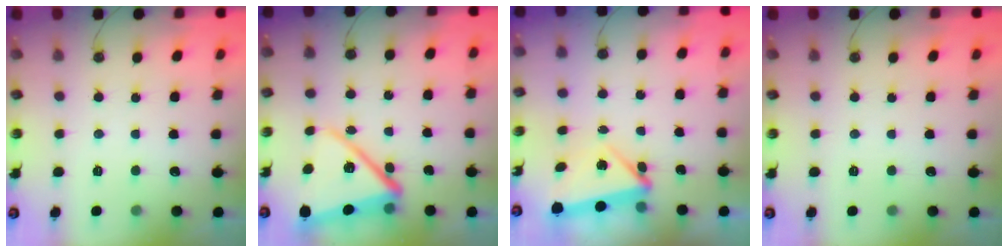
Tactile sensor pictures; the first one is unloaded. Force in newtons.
{"total": 16.9, "press": 16.9, "slide": 1.5}
{"total": 10.9, "press": 5.3, "slide": 9.5}
{"total": 0.0}